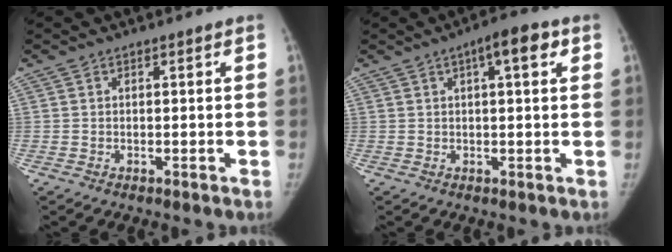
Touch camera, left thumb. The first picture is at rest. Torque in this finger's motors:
{"motor_torque": [-0.14, 0.05, 0.49, -0.05, 0.02]}